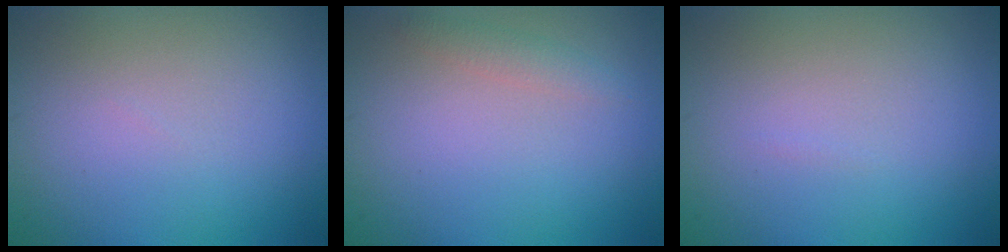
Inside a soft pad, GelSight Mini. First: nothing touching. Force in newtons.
{"total": 1.1, "press": 1.1, "slide": 0.1}
{"total": 0.0}